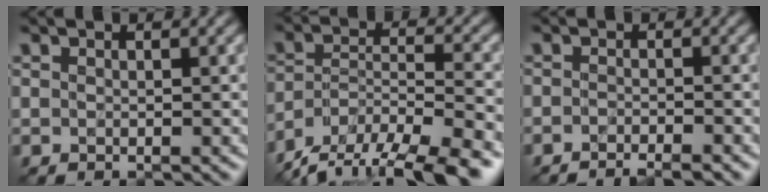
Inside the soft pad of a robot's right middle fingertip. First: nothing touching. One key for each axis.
{"total": 12.8, "fx": -11.4, "fy": 3.4, "fz": 4.9, "tx": -0.083, "ty": -0.019, "tz": -0.175}
{"total": 2.6, "fx": -2.2, "fy": 0.2, "fz": 1.2, "tx": -0.012, "ty": -0.006, "tz": -0.042}